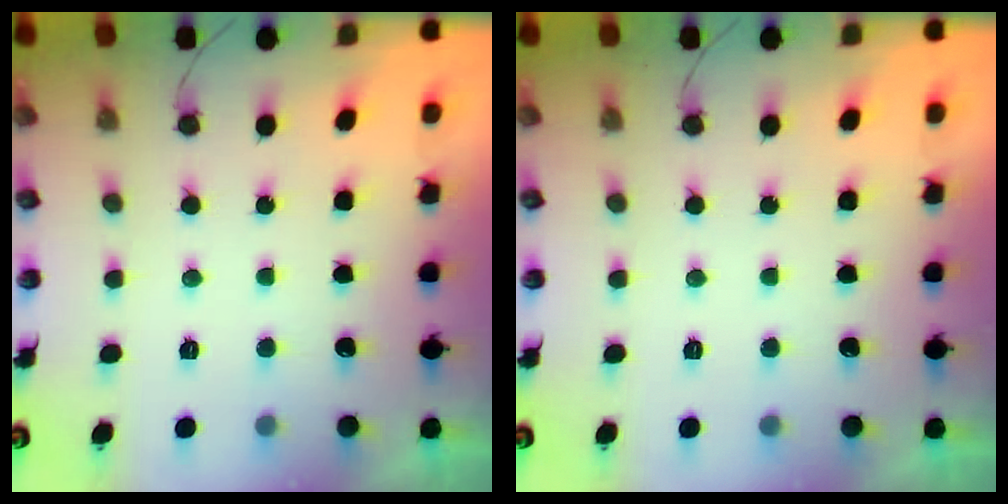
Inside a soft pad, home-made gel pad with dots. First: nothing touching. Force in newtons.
{"total": 0.0}